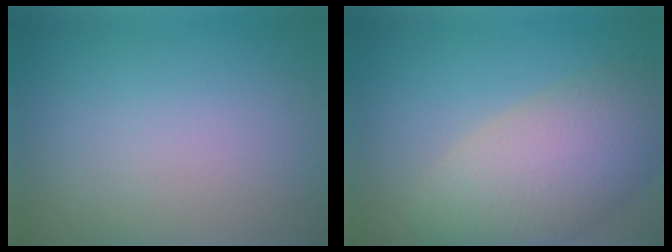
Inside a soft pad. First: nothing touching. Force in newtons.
{"total": 7.6, "press": 7.6, "slide": 0.6}